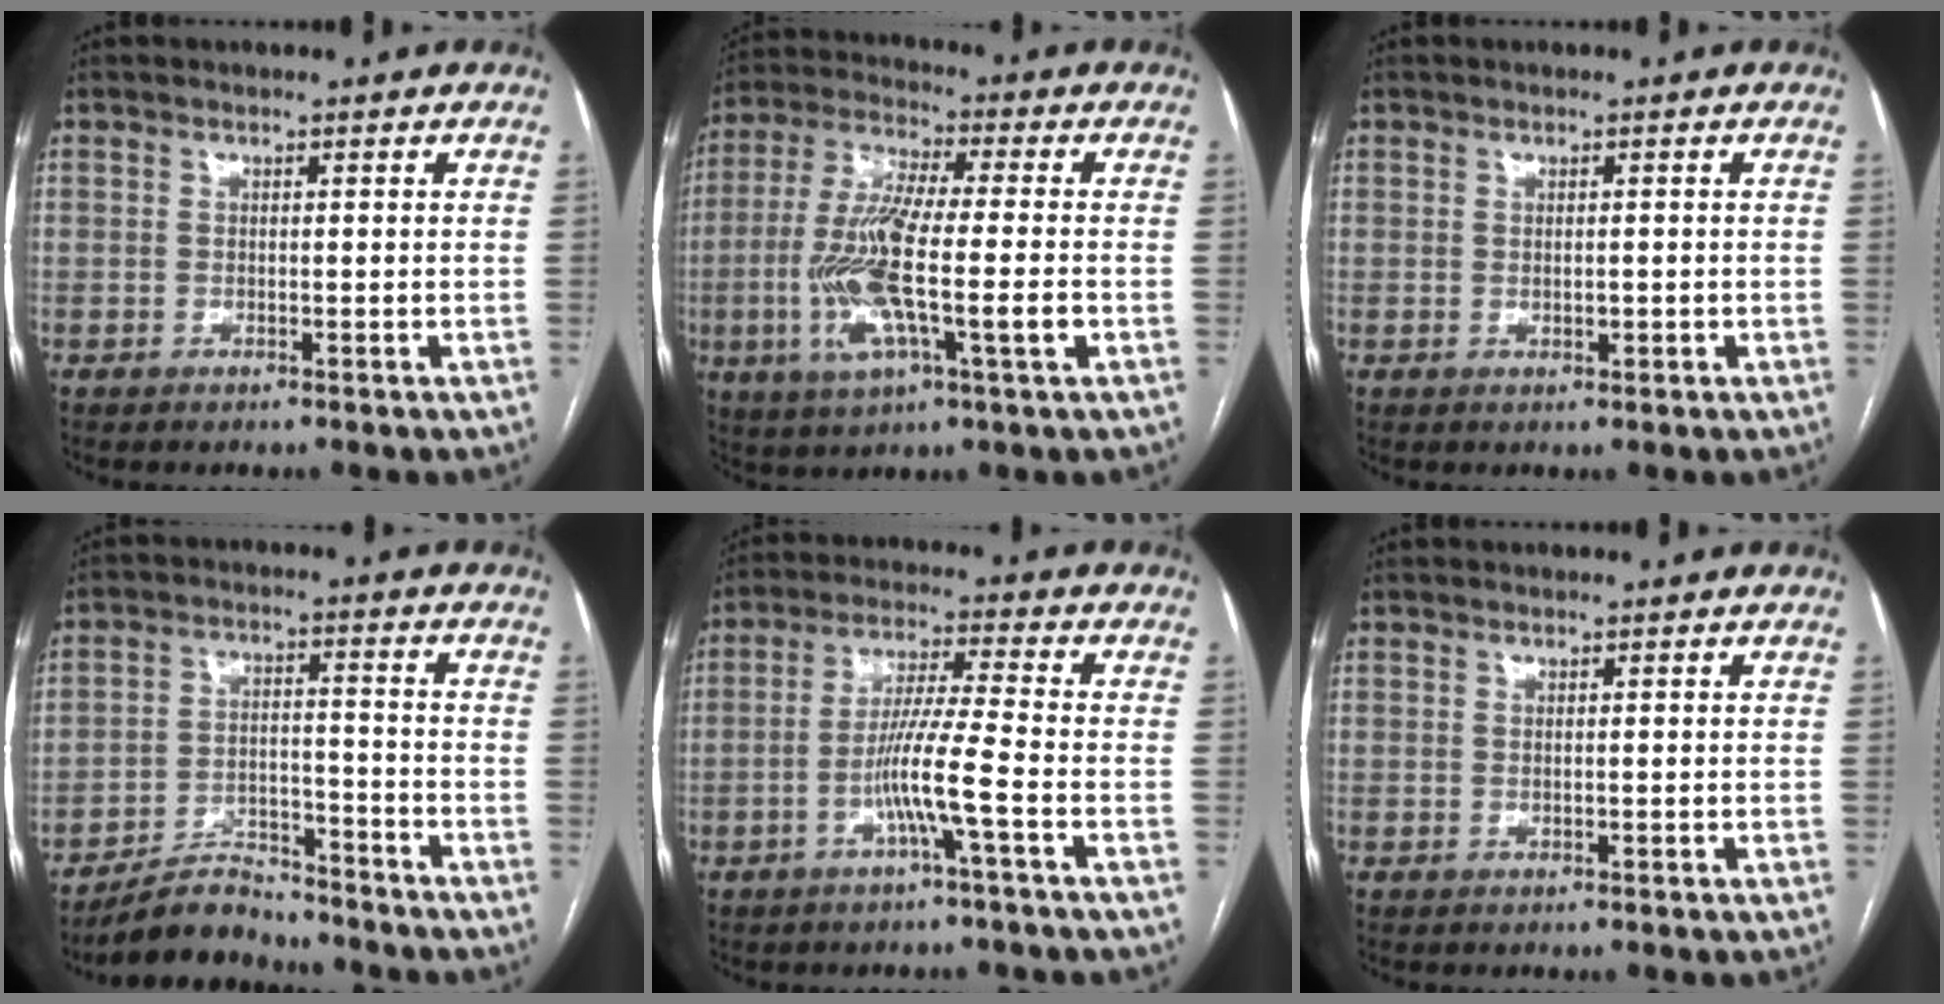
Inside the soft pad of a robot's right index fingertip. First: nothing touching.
{"total": 14.8, "force": [-2.9, 2.0, 14.4], "torque": [-0.292, -0.007, -0.056]}
{"total": 1.0, "force": [-0.2, 0.5, 0.9], "torque": [-0.012, 0.000, 0.000]}
{"total": 7.5, "force": [-7.0, 2.1, 1.3], "torque": [-0.021, 0.007, -0.121]}
{"total": 7.7, "force": [-3.0, -1.0, 7.0], "torque": [-0.135, 0.004, -0.060]}
{"total": 0.0}